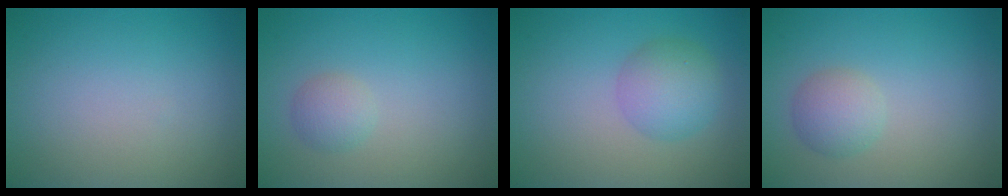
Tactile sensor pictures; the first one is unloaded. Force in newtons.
{"total": 1.6, "press": 1.6, "slide": 0.0}
{"total": 3.7, "press": 3.7, "slide": 0.1}
{"total": 2.3, "press": 2.3, "slide": 0.0}